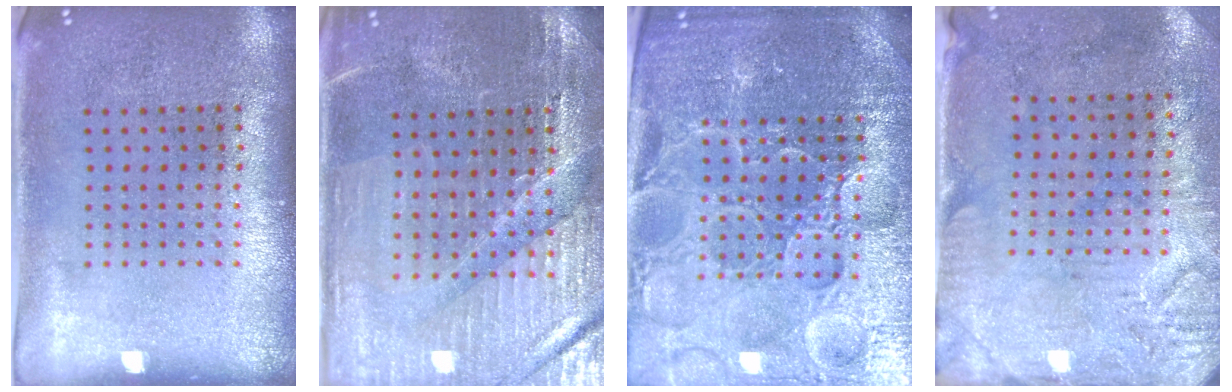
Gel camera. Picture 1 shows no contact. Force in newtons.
{"total": 3.2, "press": 3.2, "slide": 0.5}
{"total": 5.5, "press": 5.1, "slide": 2.1}
{"total": 3.2, "press": 2.6, "slide": 1.8}